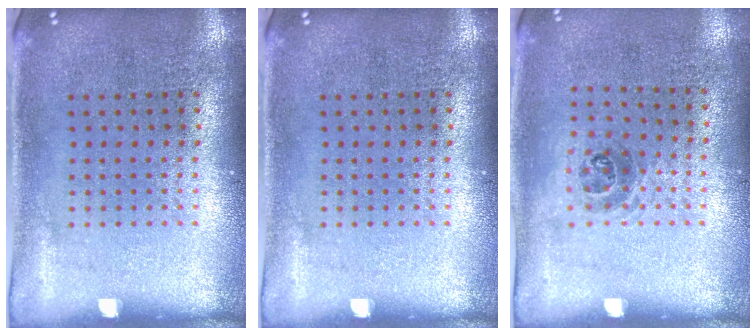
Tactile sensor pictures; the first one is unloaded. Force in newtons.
{"total": 0.0}
{"total": 1.0, "press": 0.7, "slide": 0.7}